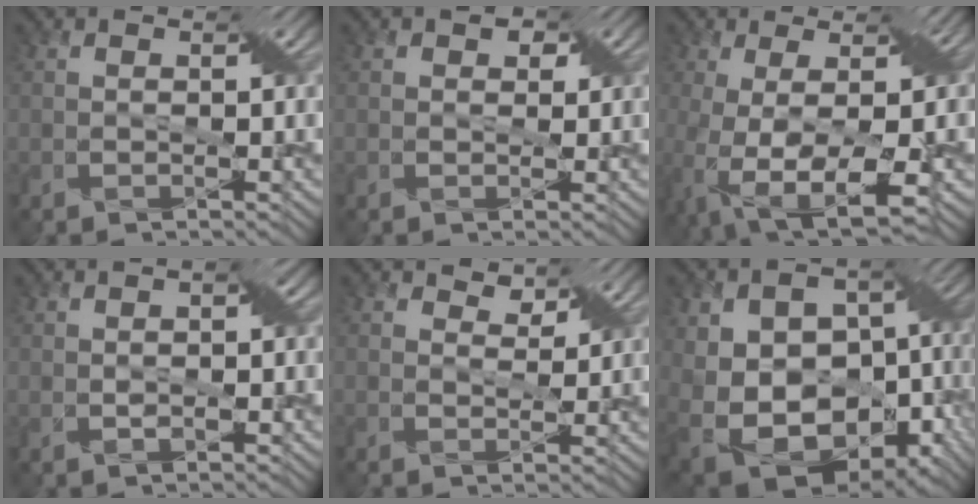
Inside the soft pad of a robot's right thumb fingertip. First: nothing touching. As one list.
[{"total": 2.3, "force": [1.1, 1.6, 1.3], "torque": [-0.018, 0.000, 0.013]}, {"total": 11.4, "force": [-3.3, 4.3, 10.1], "torque": [-0.197, -0.026, -0.048]}, {"total": 2.7, "force": [0.2, 1.4, 2.3], "torque": [-0.042, 0.004, 0.005]}, {"total": 2.3, "force": [1.8, 1.1, 1.0], "torque": [-0.022, -0.002, 0.029]}, {"total": 18.4, "force": [-3.1, 13.1, 12.6], "torque": [-0.216, -0.024, -0.008]}]